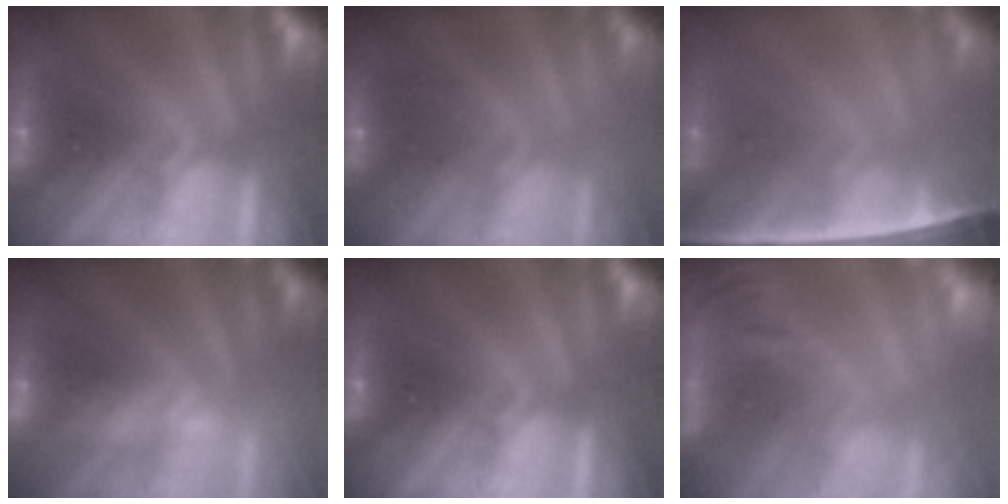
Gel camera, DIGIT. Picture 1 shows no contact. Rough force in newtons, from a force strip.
{"total": 2.0}
{"total": 7.2}
{"total": 2.4}
{"total": 0.0}
{"total": 5.7}